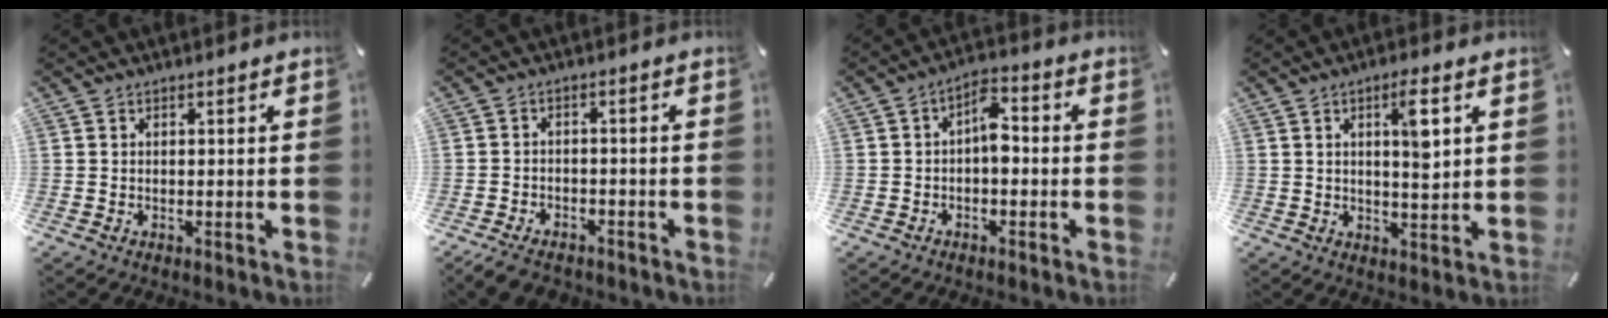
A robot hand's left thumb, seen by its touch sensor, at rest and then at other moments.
{"total": 4.6, "force": [-3.7, 2.2, 1.6], "torque": [-0.036, 0.018, -0.073]}
{"total": 5.8, "force": [-1.1, 3.3, 4.7], "torque": [-0.068, 0.014, -0.025]}
{"total": 6.8, "force": [2.2, 1.5, 6.2], "torque": [-0.093, -0.012, 0.029]}